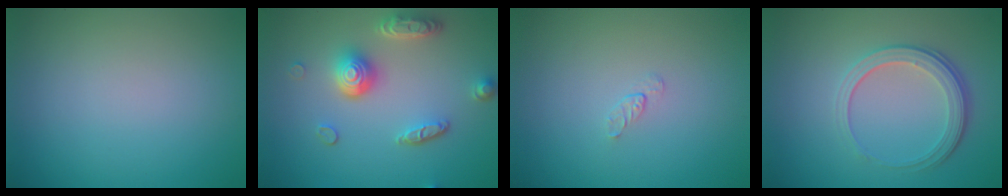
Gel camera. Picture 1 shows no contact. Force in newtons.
{"total": 4.7, "press": 3.6, "slide": 2.9}
{"total": 0.5, "press": 0.3, "slide": 0.4}
{"total": 3.8, "press": 2.7, "slide": 2.7}